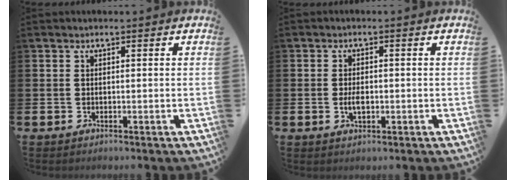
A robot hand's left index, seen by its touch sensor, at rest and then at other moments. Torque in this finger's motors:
{"motor_torque": [0.19, -0.08, 0.06, 0.06]}